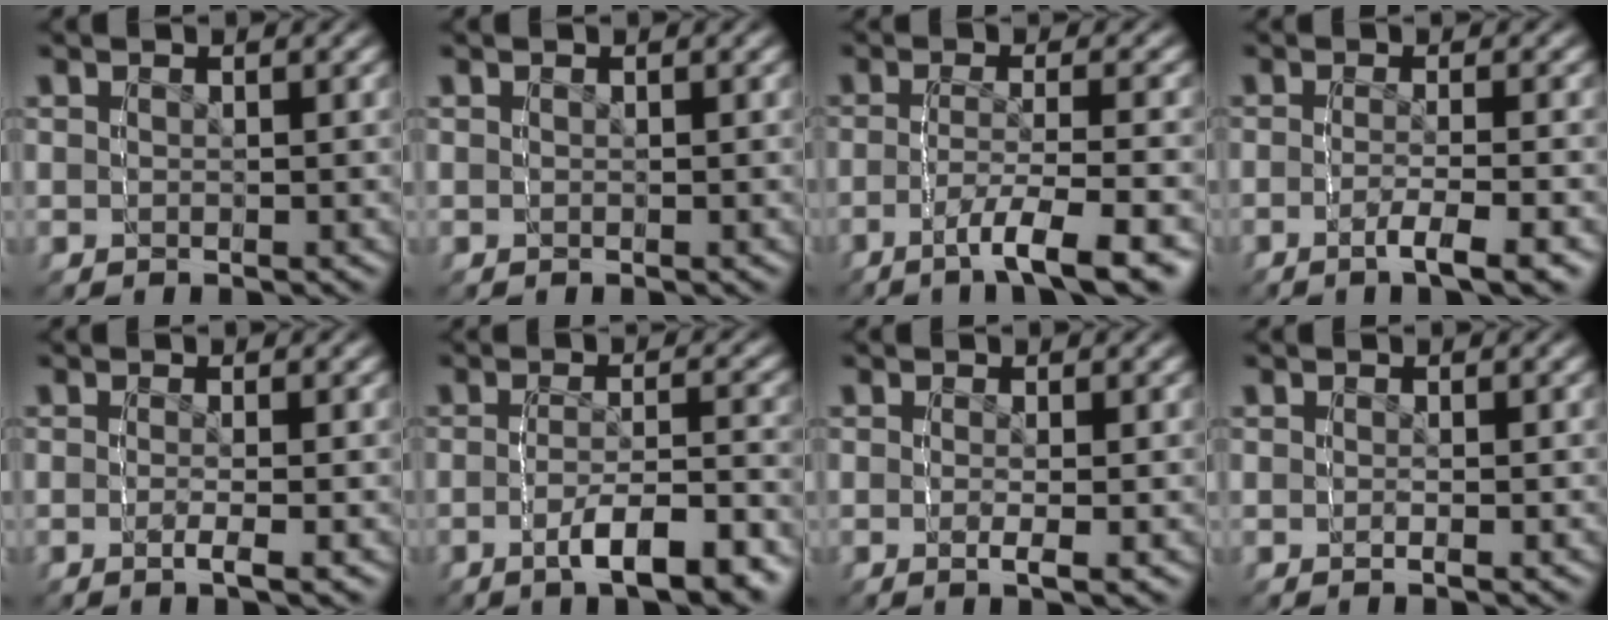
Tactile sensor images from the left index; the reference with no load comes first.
{"total": 0.0}
{"total": 3.4, "force": [-2.2, -1.8, 1.8], "torque": [-0.027, 0.022, -0.040]}
{"total": 3.1, "force": [-1.3, -2.7, 0.3], "torque": [0.007, 0.021, -0.034]}
{"total": 3.0, "force": [0.1, -2.9, -1.0], "torque": [0.022, 0.018, -0.005]}
{"total": 3.6, "force": [-2.9, -0.7, 1.9], "torque": [-0.010, 0.028, -0.056]}
{"total": 2.6, "force": [0.5, -2.3, -1.2], "torque": [0.025, 0.015, 0.002]}
{"total": 1.3, "force": [-0.1, -1.3, -0.4], "torque": [0.006, 0.006, -0.002]}